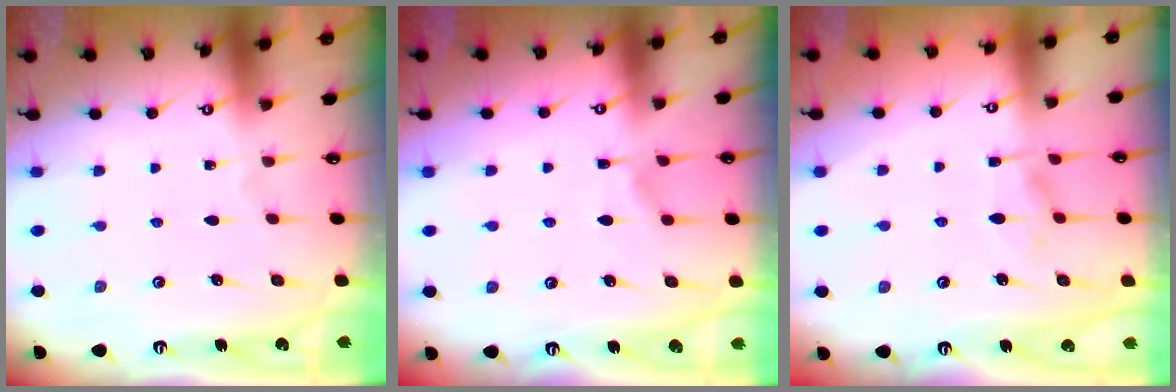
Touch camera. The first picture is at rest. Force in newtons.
{"total": 6.3, "press": 6.2, "slide": 0.7}
{"total": 2.2, "press": 1.9, "slide": 1.2}